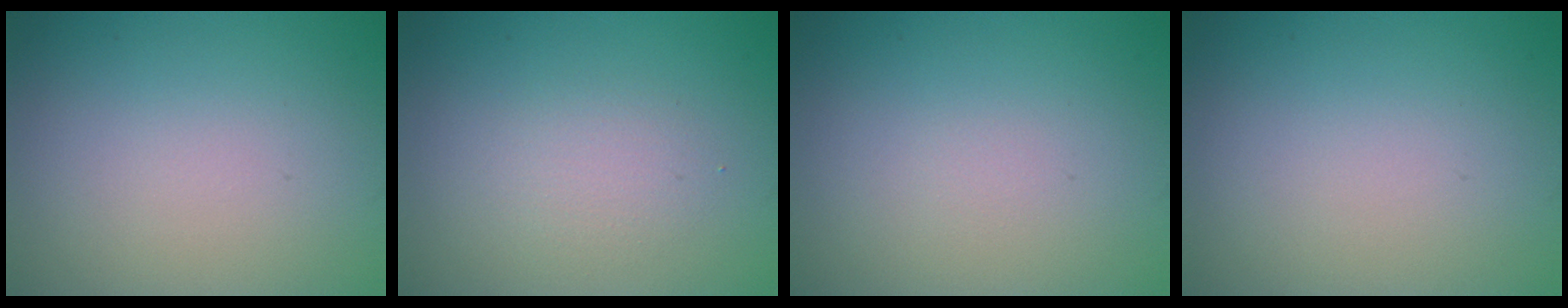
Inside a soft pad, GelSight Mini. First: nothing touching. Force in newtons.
{"total": 1.7, "press": 1.7, "slide": 0.1}
{"total": 0.0}
{"total": 0.0}